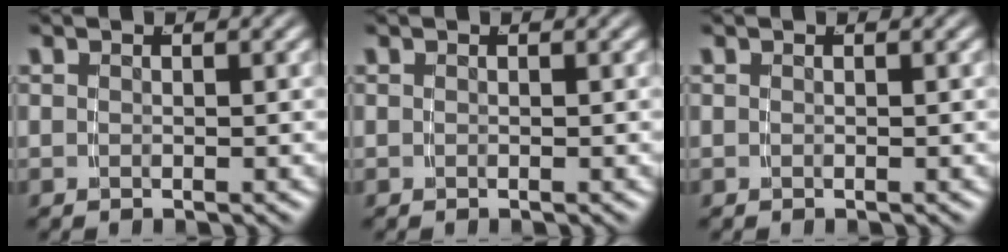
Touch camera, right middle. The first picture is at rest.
{"total": 0.0}
{"total": 0.0}